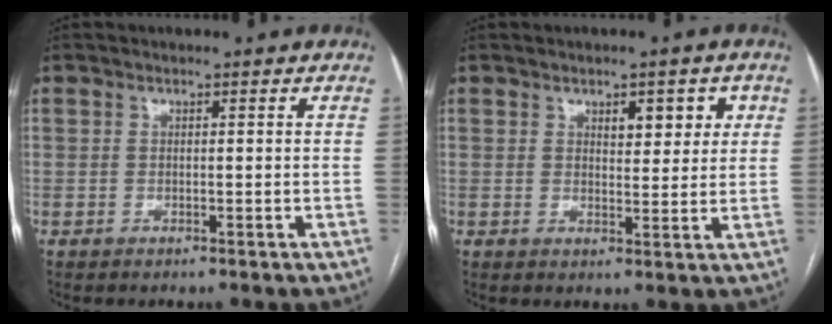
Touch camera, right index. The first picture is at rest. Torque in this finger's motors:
{"motor_torque": [0.50, 0.39, 0.06, 0.02]}